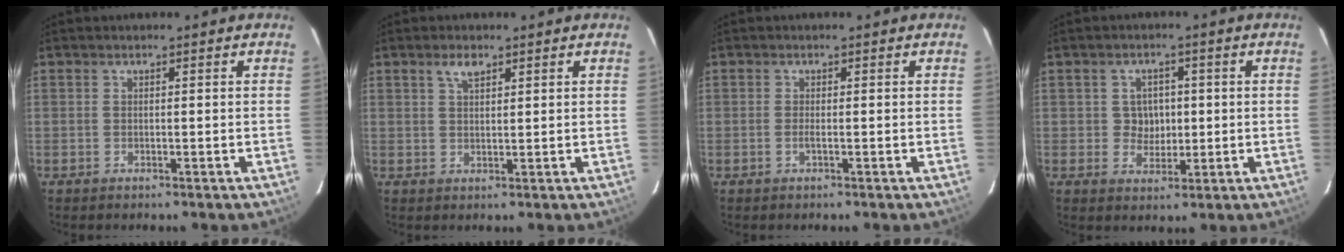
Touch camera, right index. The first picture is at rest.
{"total": 2.6, "force": [1.7, 1.1, 1.6], "torque": [-0.030, 0.006, 0.031]}
{"total": 0.8, "force": [-0.2, -0.1, 0.8], "torque": [-0.015, 0.000, -0.006]}
{"total": 4.2, "force": [0.2, 4.0, 1.5], "torque": [-0.026, 0.011, 0.007]}